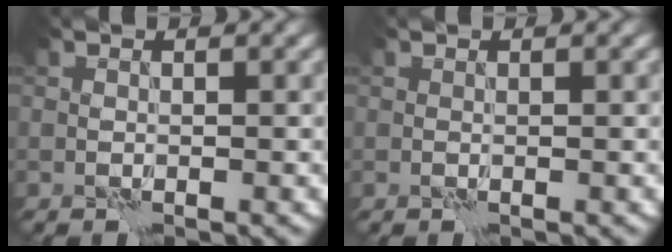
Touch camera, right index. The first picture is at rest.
{"total": 0.0}